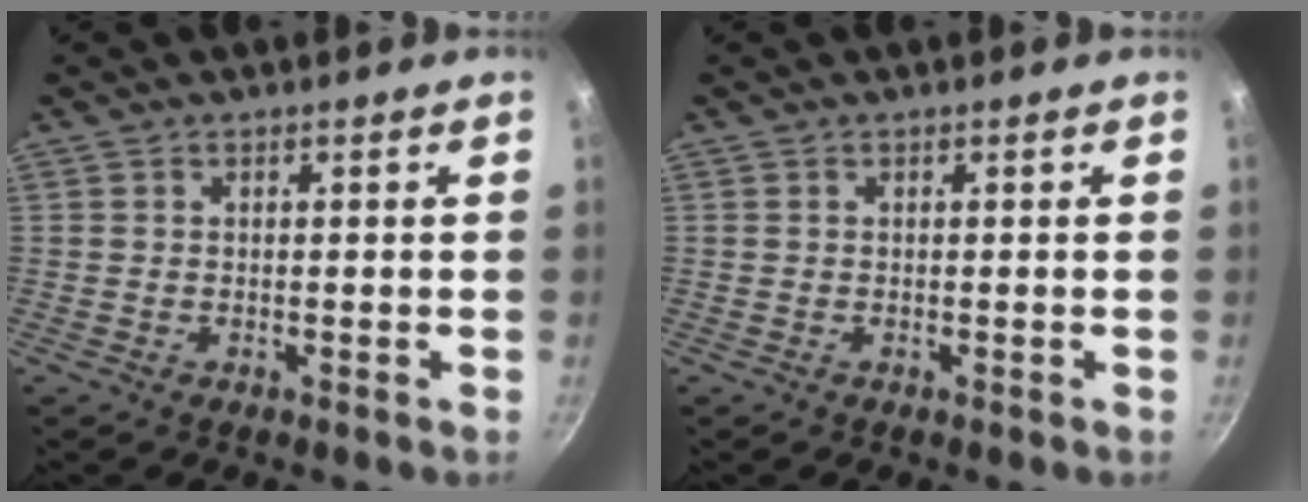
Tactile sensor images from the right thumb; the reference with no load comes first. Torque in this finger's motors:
{"motor_torque": [-0.03, 0.03, 0.13, -0.18, 0.00]}